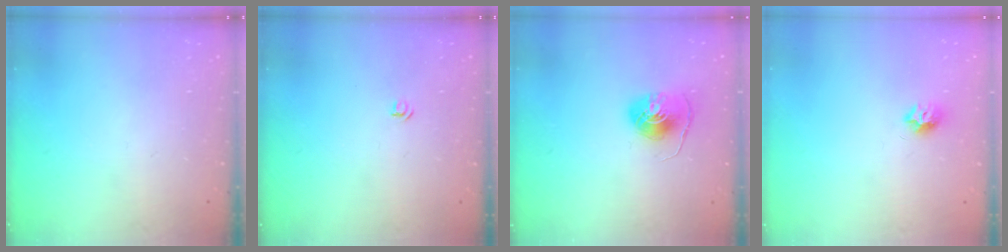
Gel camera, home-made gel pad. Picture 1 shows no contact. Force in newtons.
{"total": 3.2, "press": 3.2, "slide": 0.3}
{"total": 7.8, "press": 7.8, "slide": 0.3}
{"total": 6.9, "press": 6.9, "slide": 0.3}